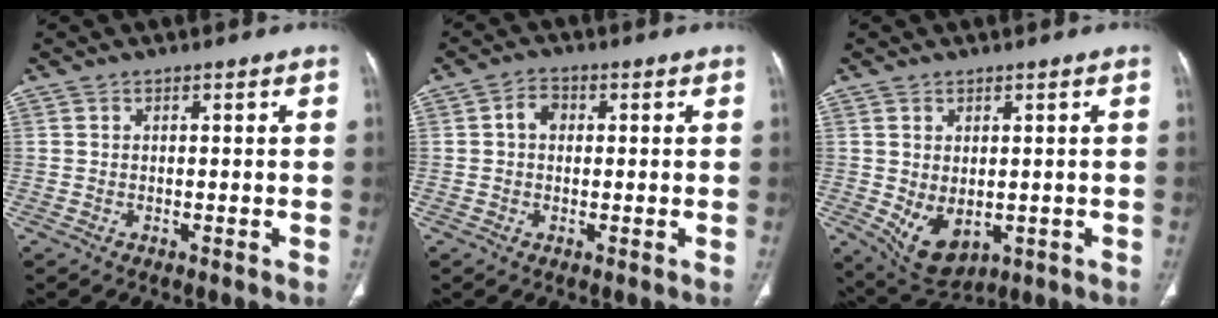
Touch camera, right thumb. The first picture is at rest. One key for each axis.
{"total": 3.2, "fx": 0.4, "fy": 2.4, "fz": 2.0, "tx": -0.026, "ty": 0.012, "tz": 0.004}
{"total": 7.4, "fx": -1.0, "fy": 4.7, "fz": 5.7, "tx": -0.086, "ty": -0.008, "tz": 0.009}